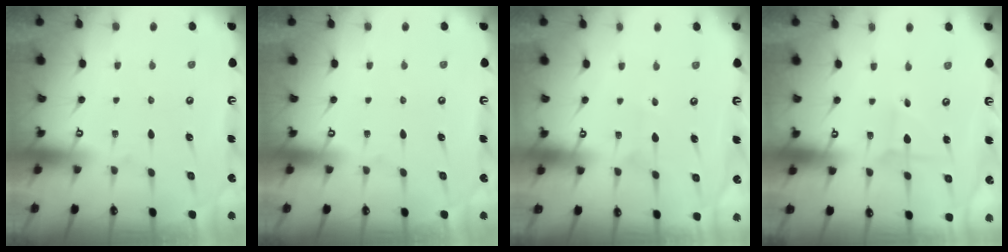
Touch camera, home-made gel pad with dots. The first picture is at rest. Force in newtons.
{"total": 0.0}
{"total": 2.9, "press": 2.8, "slide": 0.4}
{"total": 1.1, "press": 1.1, "slide": 0.0}